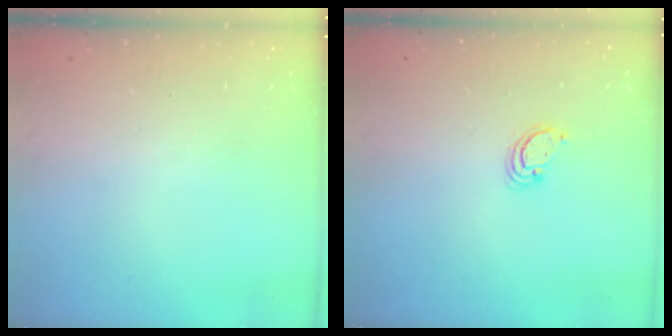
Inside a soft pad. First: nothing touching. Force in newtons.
{"total": 2.3, "press": 2.3, "slide": 0.2}